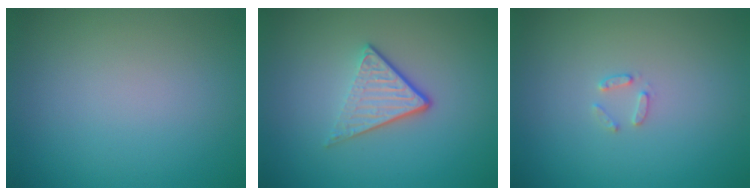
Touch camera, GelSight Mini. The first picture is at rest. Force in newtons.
{"total": 3.6, "press": 2.4, "slide": 2.7}
{"total": 1.0, "press": 1.0, "slide": 0.2}